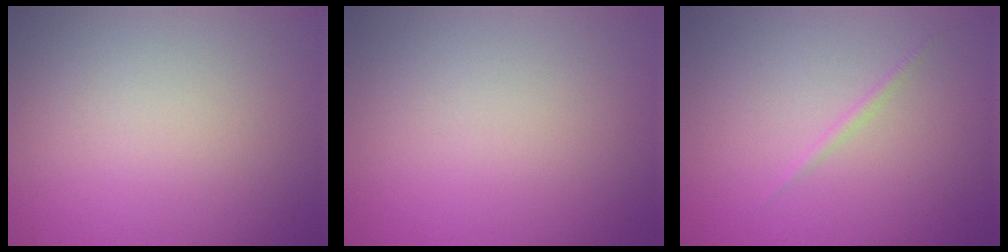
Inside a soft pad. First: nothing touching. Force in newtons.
{"total": 0.0}
{"total": 0.7, "press": 0.7, "slide": 0.1}